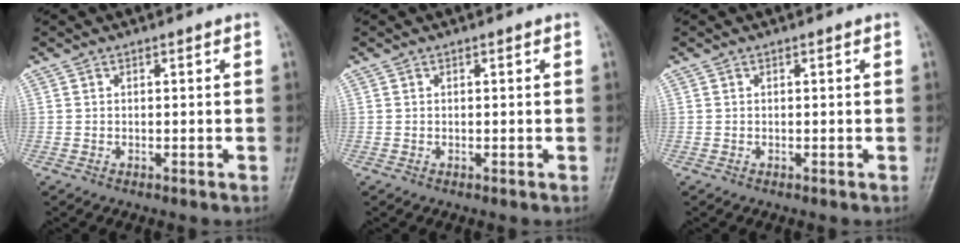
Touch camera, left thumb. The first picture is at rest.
{"total": 0.0}
{"total": 0.0}